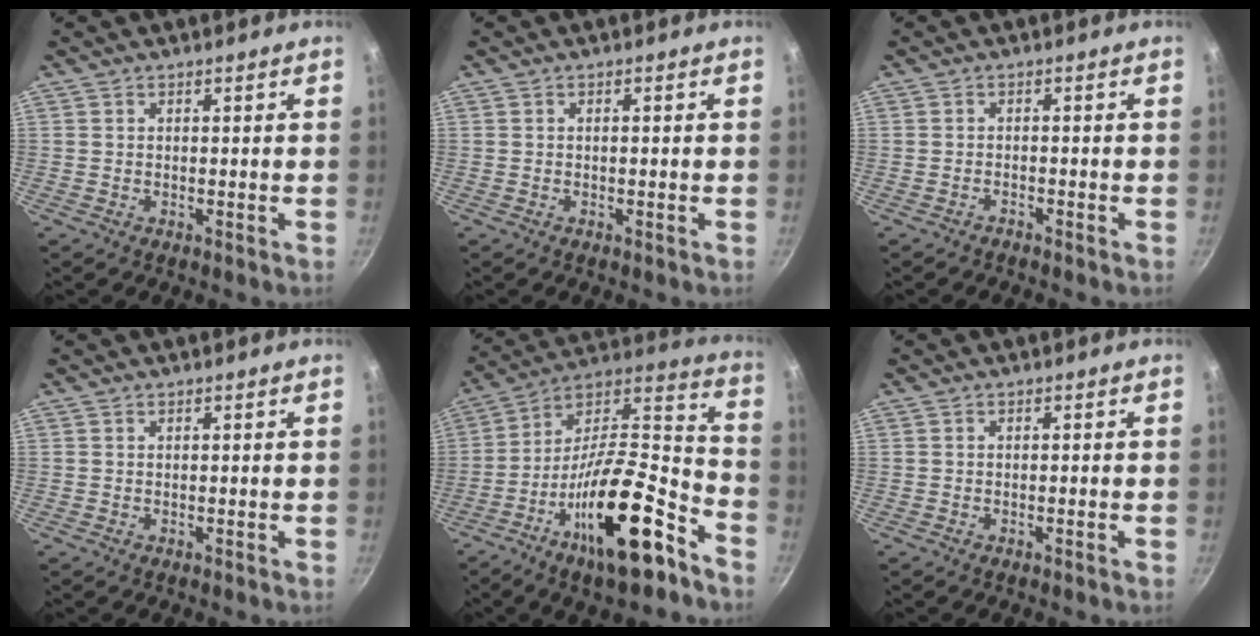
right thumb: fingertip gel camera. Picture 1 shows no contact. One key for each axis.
{"total": 0.6, "fx": -0.2, "fy": 0.0, "fz": 0.5, "tx": -0.012, "ty": 0.003, "tz": -0.003}
{"total": 1.0, "fx": -1.0, "fy": 0.0, "fz": 0.0, "tx": -0.007, "ty": 0.016, "tz": -0.015}
{"total": 0.0}
{"total": 25.7, "fx": -14.0, "fy": 8.7, "fz": 19.8, "tx": -0.272, "ty": 0.083, "tz": -0.237}
{"total": 0.6, "fx": -0.4, "fy": -0.1, "fz": 0.4, "tx": -0.014, "ty": 0.005, "tz": -0.005}